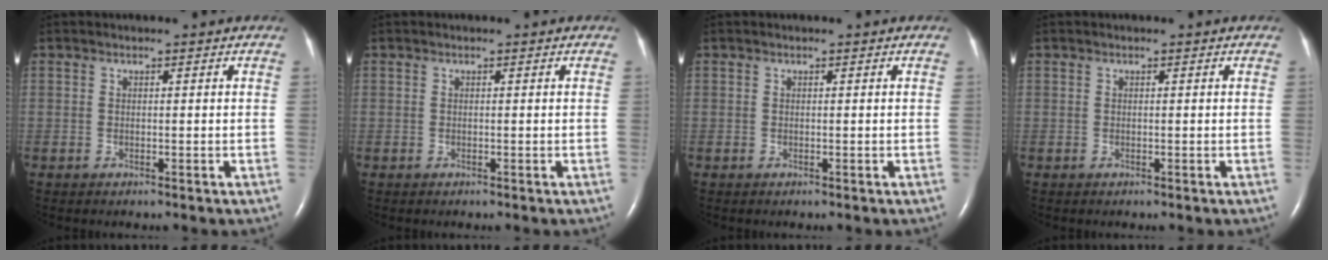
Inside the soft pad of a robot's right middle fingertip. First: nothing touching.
{"total": 0.0}
{"total": 0.0}
{"total": 0.0}